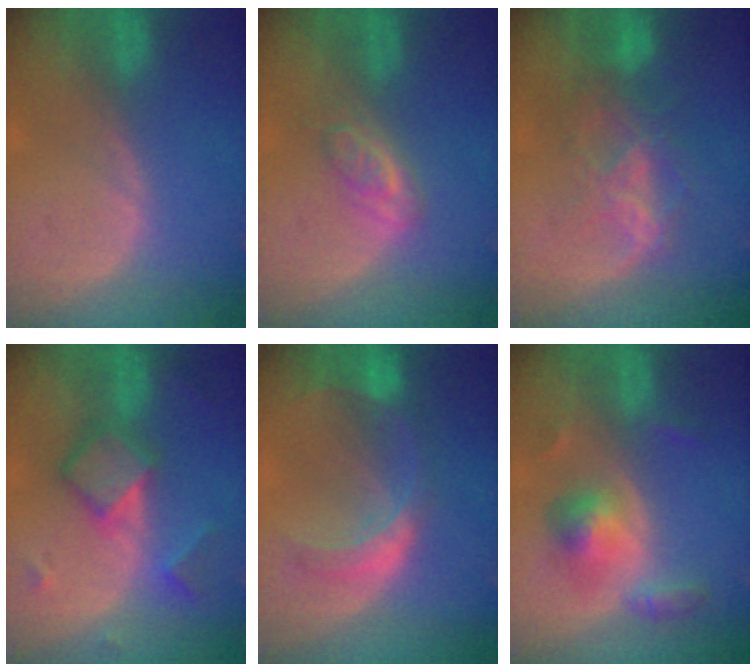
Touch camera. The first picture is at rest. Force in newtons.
{"total": 4.1, "press": 4.1, "slide": 0.5}
{"total": 7.5, "press": 7.0, "slide": 2.9}
{"total": 7.4, "press": 7.4, "slide": 0.5}
{"total": 7.6, "press": 6.6, "slide": 3.8}
{"total": 6.0, "press": 6.0, "slide": 0.2}